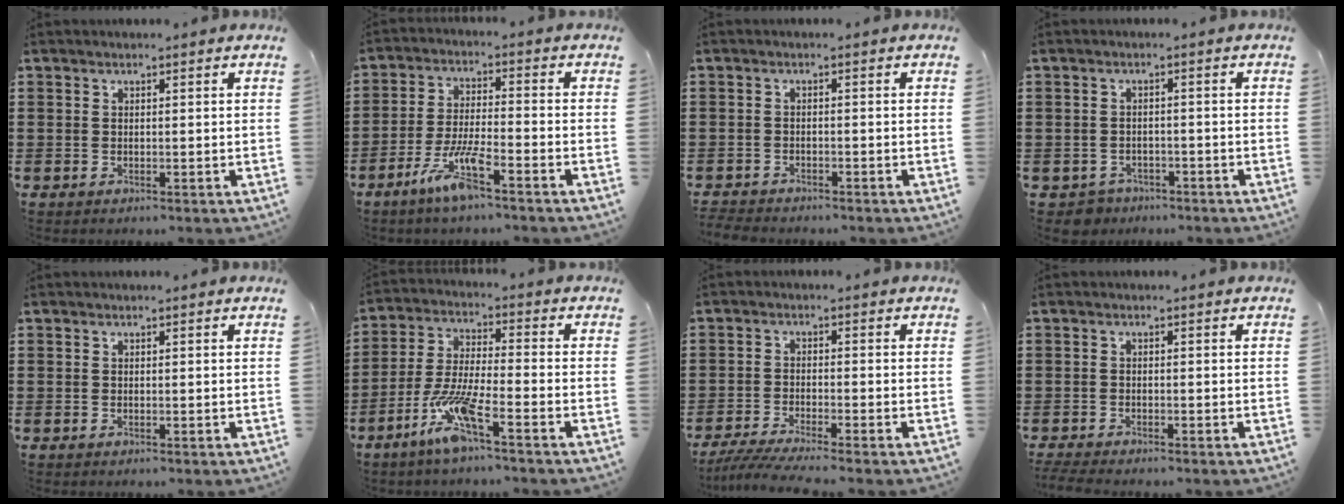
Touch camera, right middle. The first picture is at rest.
{"total": 7.4, "force": [-4.7, 1.0, 5.6], "torque": [-0.123, -0.008, -0.090]}
{"total": 2.0, "force": [-1.9, 0.2, -0.1], "torque": [-0.005, -0.001, -0.043]}
{"total": 2.3, "force": [-2.2, 0.8, -0.2], "torque": [-0.005, 0.001, -0.051]}
{"total": 0.0}
{"total": 8.8, "force": [-5.3, 1.2, 6.9], "torque": [-0.159, -0.014, -0.103]}
{"total": 3.6, "force": [-3.2, -0.2, 1.5], "torque": [-0.041, -0.013, -0.067]}
{"total": 1.5, "force": [-1.4, 0.1, 0.4], "torque": [-0.016, -0.004, -0.031]}